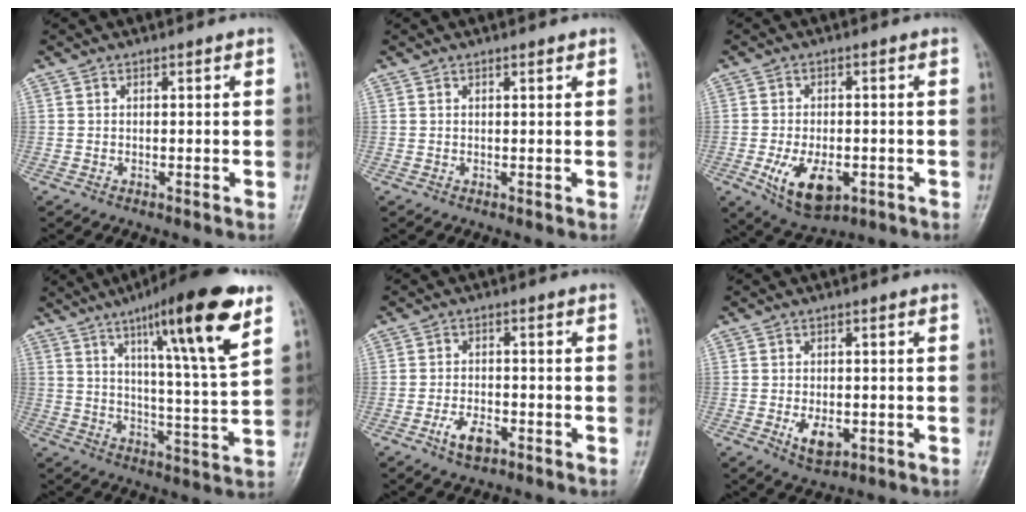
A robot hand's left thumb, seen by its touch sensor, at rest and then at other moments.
{"total": 0.8, "force": [0.6, 0.2, 0.5], "torque": [-0.009, -0.003, 0.009]}
{"total": 9.4, "force": [-3.0, 5.3, 7.2], "torque": [-0.116, -0.003, -0.037]}
{"total": 19.5, "force": [10.4, 2.3, 16.3], "torque": [-0.234, -0.047, 0.158]}
{"total": 4.5, "force": [-2.2, 2.3, 3.1], "torque": [-0.057, 0.009, -0.038]}
{"total": 4.9, "force": [-1.1, 2.8, 3.8], "torque": [-0.055, -0.007, -0.009]}